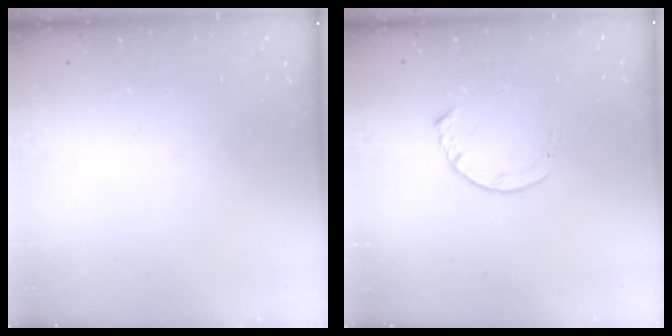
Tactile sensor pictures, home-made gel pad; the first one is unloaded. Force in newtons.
{"total": 4.6, "press": 4.6, "slide": 0.5}